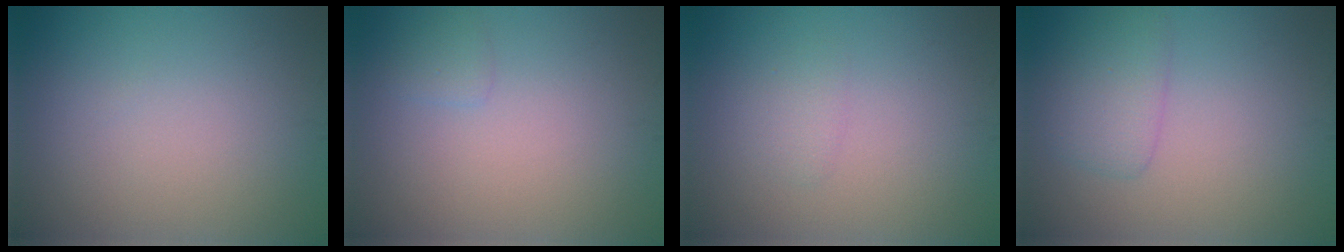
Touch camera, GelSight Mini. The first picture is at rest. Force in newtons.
{"total": 0.8, "press": 0.8, "slide": 0.1}
{"total": 1.0, "press": 1.0, "slide": 0.1}
{"total": 2.6, "press": 2.6, "slide": 0.1}